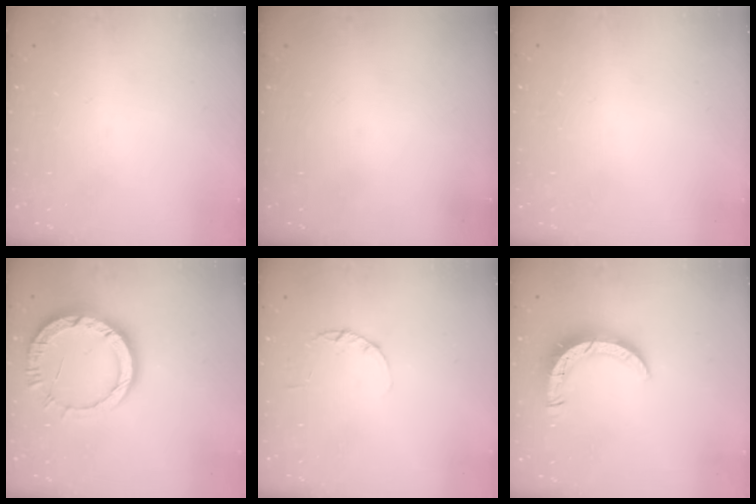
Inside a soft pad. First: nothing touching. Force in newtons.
{"total": 0.0}
{"total": 2.6, "press": 2.6, "slide": 0.2}
{"total": 12.1, "press": 12.0, "slide": 1.2}
{"total": 2.2, "press": 2.2, "slide": 0.4}
{"total": 8.3, "press": 8.3, "slide": 0.4}